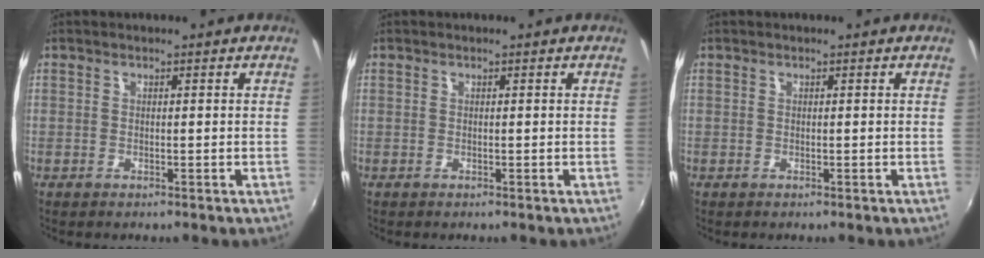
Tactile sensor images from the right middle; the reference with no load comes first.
{"total": 0.0}
{"total": 0.0}